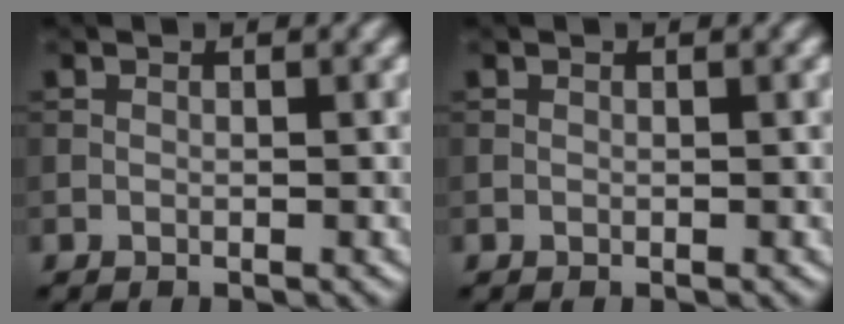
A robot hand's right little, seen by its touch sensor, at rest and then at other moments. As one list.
[{"total": 0.0}]